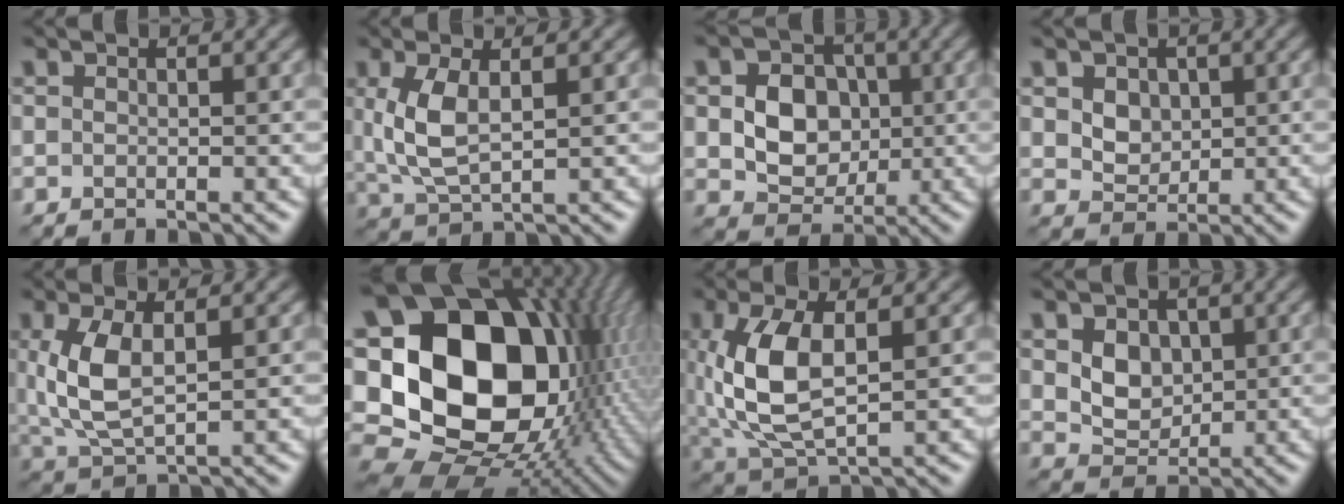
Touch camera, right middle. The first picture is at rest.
{"total": 4.5, "force": [1.0, 1.9, 4.0], "torque": [-0.092, 0.000, 0.025]}
{"total": 5.8, "force": [0.1, 4.7, 3.3], "torque": [-0.056, -0.001, -0.001]}
{"total": 3.4, "force": [1.3, 2.6, 1.8], "torque": [-0.044, 0.003, 0.029]}
{"total": 5.3, "force": [1.0, 2.4, 4.6], "torque": [-0.109, -0.001, 0.026]}
{"total": 22.4, "force": [1.4, 17.0, 14.5], "torque": [-0.292, 0.006, 0.038]}
{"total": 7.5, "force": [0.6, 3.6, 6.5], "torque": [-0.153, 0.003, 0.015]}
{"total": 3.6, "force": [0.9, 2.8, 2.1], "torque": [-0.052, -0.009, 0.017]}